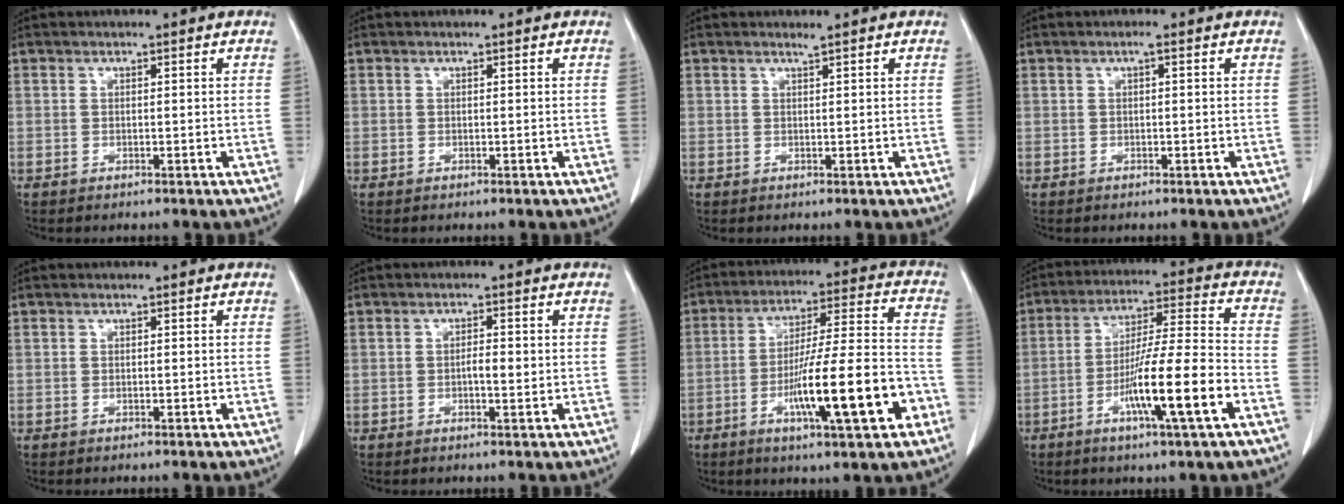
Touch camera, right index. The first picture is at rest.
{"total": 0.0}
{"total": 0.5, "force": [0.5, -0.2, 0.2], "torque": [-0.011, -0.007, 0.014]}
{"total": 0.6, "force": [0.2, 0.0, 0.6], "torque": [-0.011, 0.003, 0.003]}
{"total": 0.0}
{"total": 2.1, "force": [-0.2, 0.6, 2.0], "torque": [-0.037, 0.002, -0.002]}
{"total": 16.3, "force": [-6.1, 1.4, 15.0], "torque": [-0.256, -0.001, -0.092]}
{"total": 13.2, "force": [-5.1, -0.3, 12.2], "torque": [-0.220, -0.006, -0.089]}